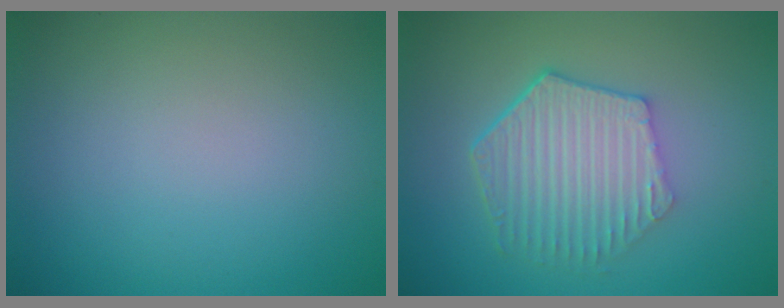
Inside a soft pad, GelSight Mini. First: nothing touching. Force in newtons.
{"total": 5.7, "press": 4.3, "slide": 3.8}